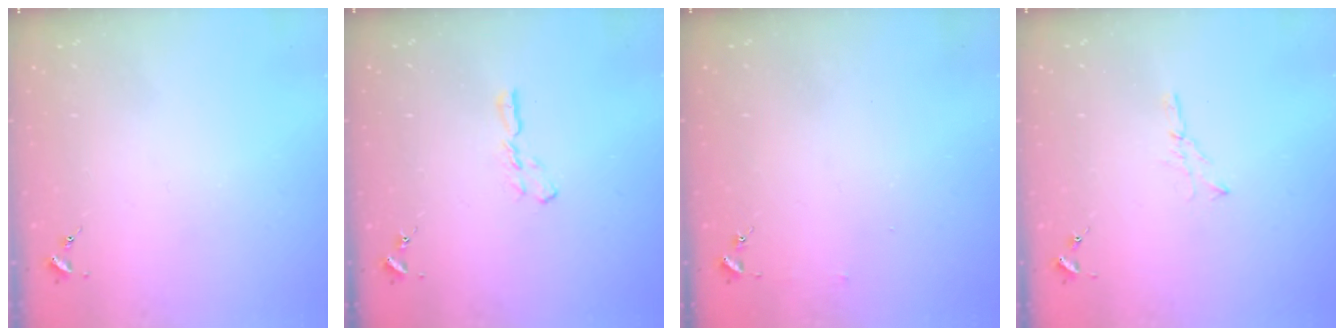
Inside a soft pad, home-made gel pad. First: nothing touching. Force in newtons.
{"total": 5.6, "press": 5.5, "slide": 0.4}
{"total": 2.5, "press": 2.5, "slide": 0.2}
{"total": 3.5, "press": 3.5, "slide": 0.4}